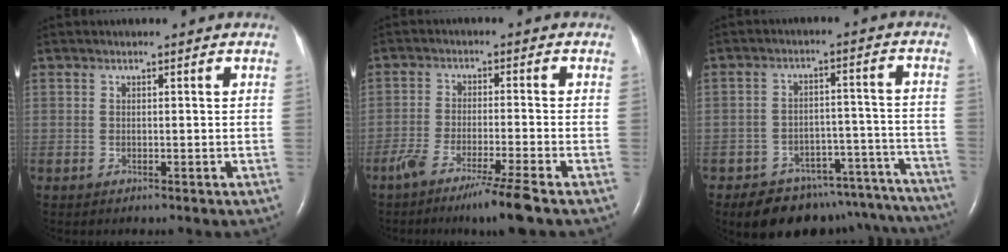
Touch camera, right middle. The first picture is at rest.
{"total": 8.3, "force": [-5.8, -1.0, 5.7], "torque": [-0.097, -0.024, -0.102]}
{"total": 18.0, "force": [-16.1, 6.8, 4.4], "torque": [-0.024, 0.043, -0.200]}